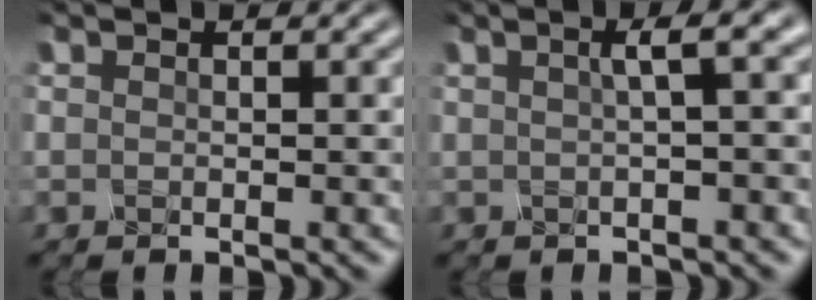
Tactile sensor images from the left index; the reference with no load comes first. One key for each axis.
{"total": 2.4, "fx": 0.2, "fy": 0.1, "fz": 2.4, "tx": -0.035, "ty": 0.013, "tz": 0.017}